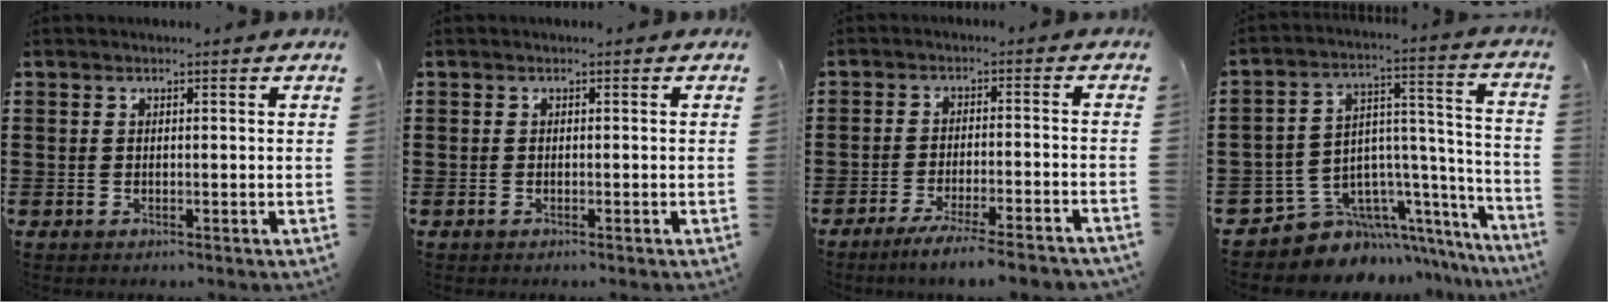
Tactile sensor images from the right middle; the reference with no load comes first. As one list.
[{"total": 0.0}, {"total": 5.0, "force": [-4.4, -0.4, 2.3], "torque": [-0.041, -0.016, -0.079]}, {"total": 7.6, "force": [-5.5, 5.2, 1.3], "torque": [-0.034, -0.006, -0.092]}]